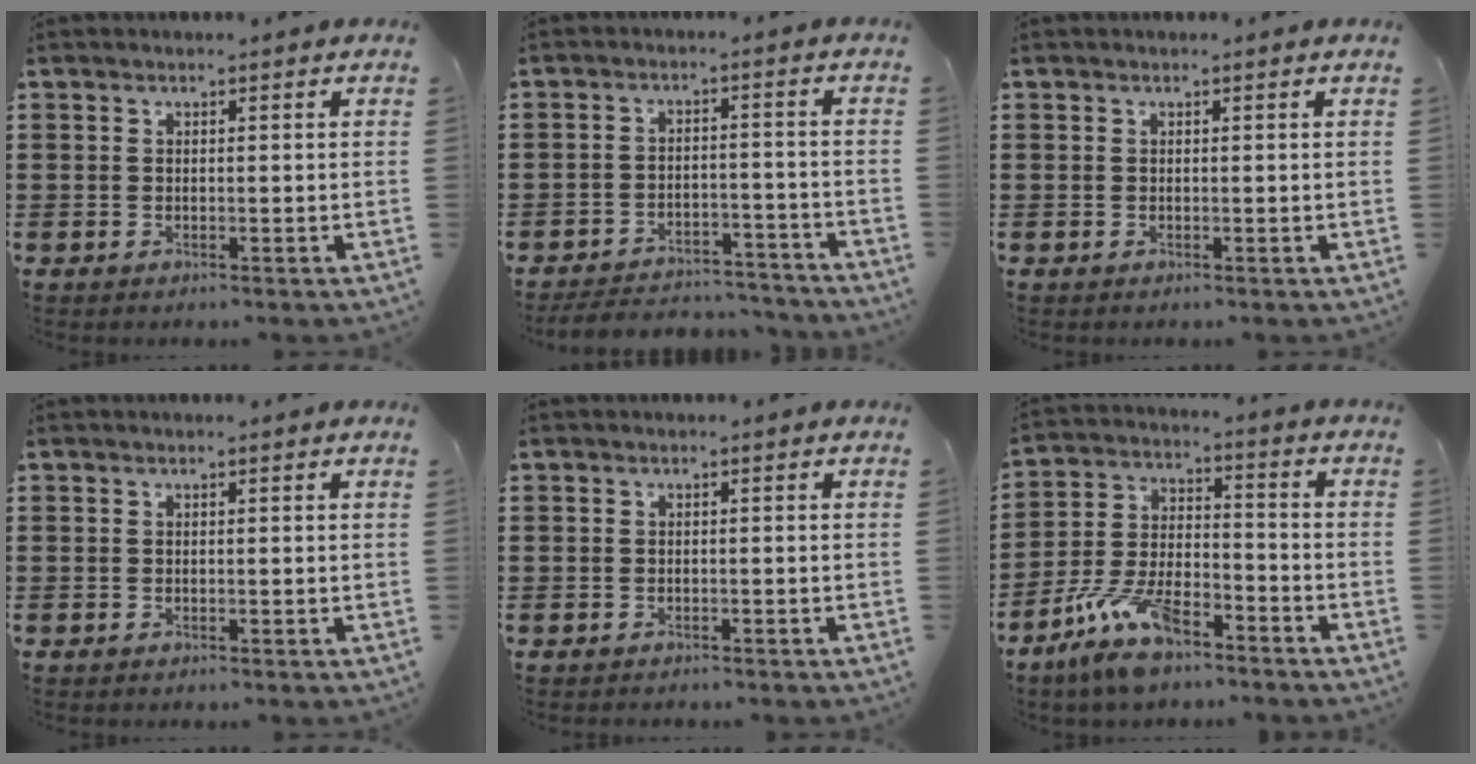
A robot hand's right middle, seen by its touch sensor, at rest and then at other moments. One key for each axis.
{"total": 5.1, "fx": -5.0, "fy": 0.7, "fz": 0.6, "tx": -0.015, "ty": 0.008, "tz": -0.102}
{"total": 0.0}
{"total": 0.0}
{"total": 0.6, "fx": -0.5, "fy": 0.3, "fz": -0.1, "tx": 0.001, "ty": 0.003, "tz": -0.012}
{"total": 10.1, "fx": -7.5, "fy": 3.4, "fz": 5.8, "tx": -0.126, "ty": 0.012, "tz": -0.145}